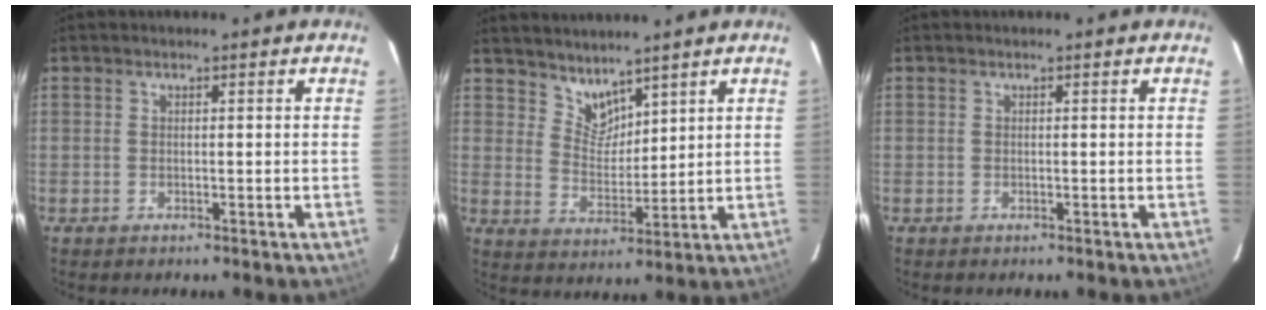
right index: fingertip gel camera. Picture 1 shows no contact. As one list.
[{"total": 5.5, "force": [4.9, 2.2, 1.3], "torque": [-0.015, -0.002, 0.097]}, {"total": 0.0}]